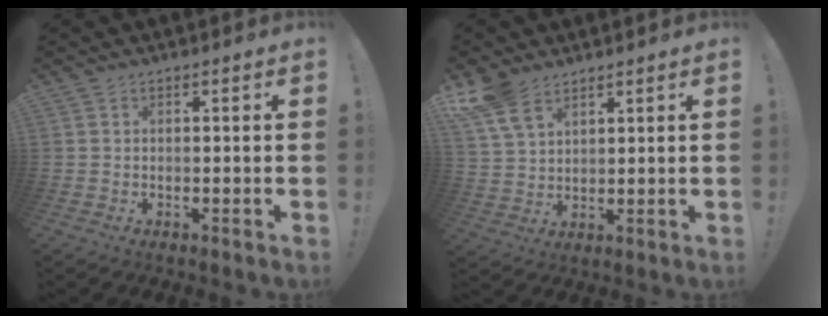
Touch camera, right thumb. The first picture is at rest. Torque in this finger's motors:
{"motor_torque": [-0.03, 0.18, 0.27, 0.96, 0.27]}